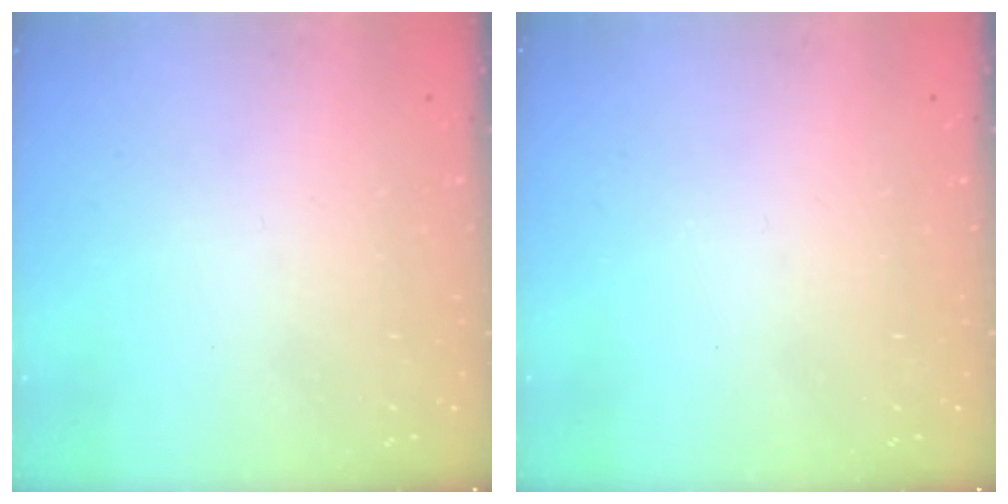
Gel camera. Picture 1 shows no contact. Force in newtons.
{"total": 0.0}